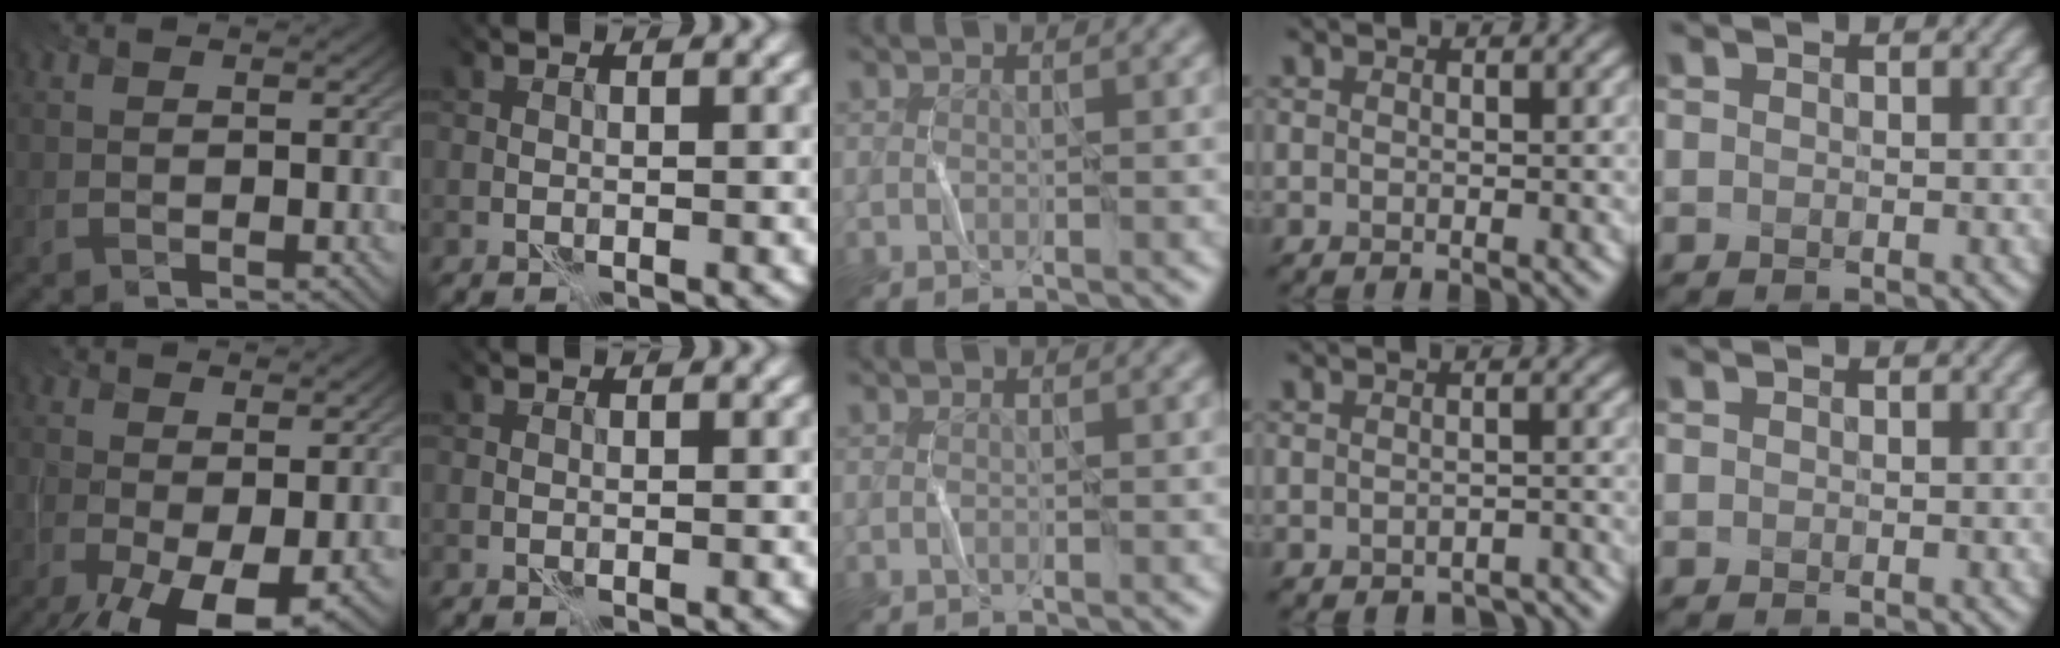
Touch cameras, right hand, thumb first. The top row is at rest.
{"thumb": {"total": 9.6, "force": [-3.0, 3.7, 8.4], "torque": [-0.135, -0.007, -0.041]}, "ring": {"total": 3.3, "force": [-3.2, -0.6, -0.4], "torque": [-0.026, -0.005, -0.014]}}